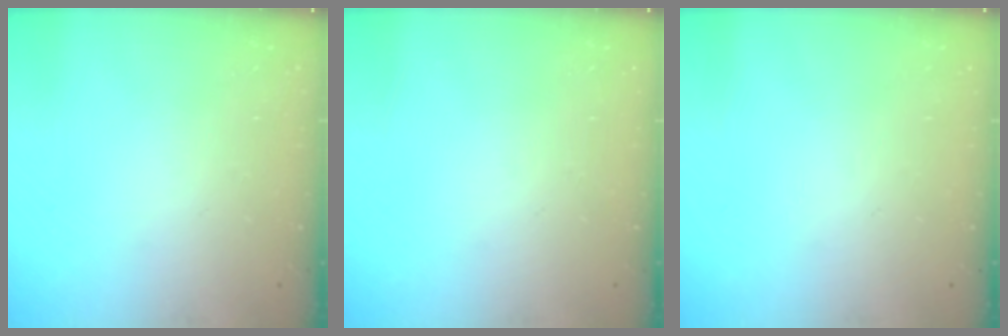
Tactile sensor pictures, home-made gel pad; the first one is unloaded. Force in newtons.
{"total": 0.0}
{"total": 0.0}